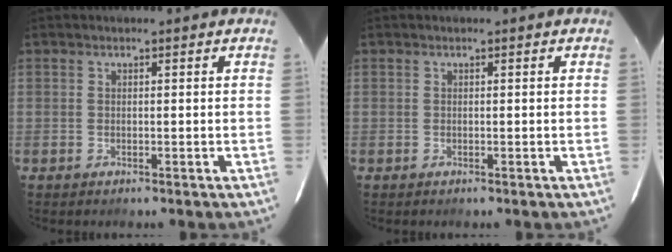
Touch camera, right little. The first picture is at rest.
{"total": 0.0}